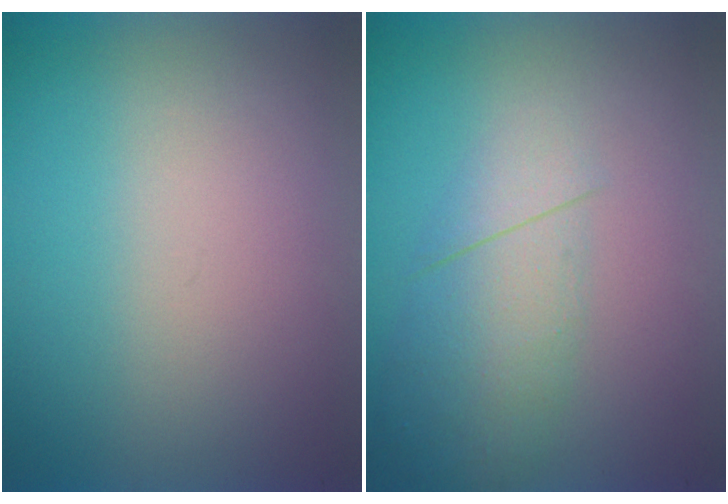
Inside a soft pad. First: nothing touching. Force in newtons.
{"total": 2.8}